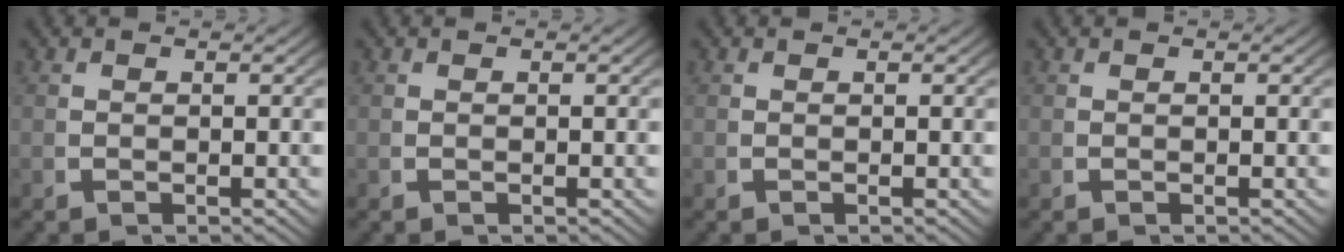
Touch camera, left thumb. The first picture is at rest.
{"total": 0.0}
{"total": 0.0}
{"total": 0.0}